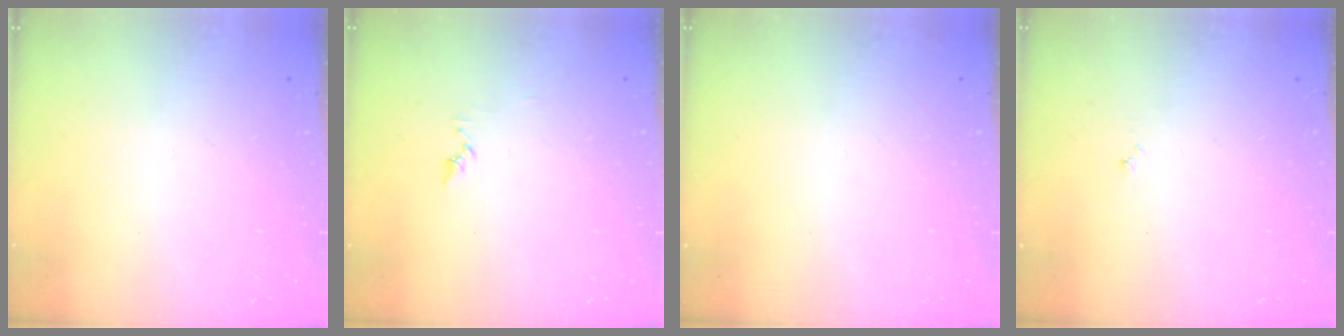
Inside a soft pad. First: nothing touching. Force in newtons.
{"total": 4.4, "press": 4.4, "slide": 0.4}
{"total": 0.0}
{"total": 3.0, "press": 2.9, "slide": 0.3}